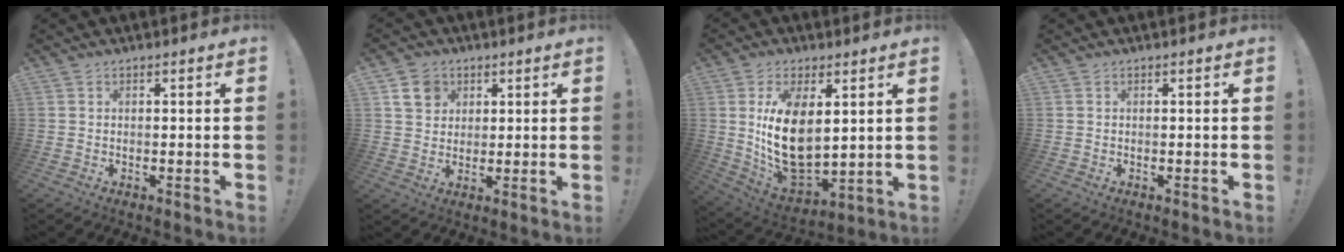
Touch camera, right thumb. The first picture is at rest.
{"total": 7.7, "force": [3.6, 6.3, 2.5], "torque": [-0.029, -0.013, 0.071]}
{"total": 16.5, "force": [4.3, 9.7, 12.6], "torque": [-0.247, -0.045, 0.079]}
{"total": 0.0}